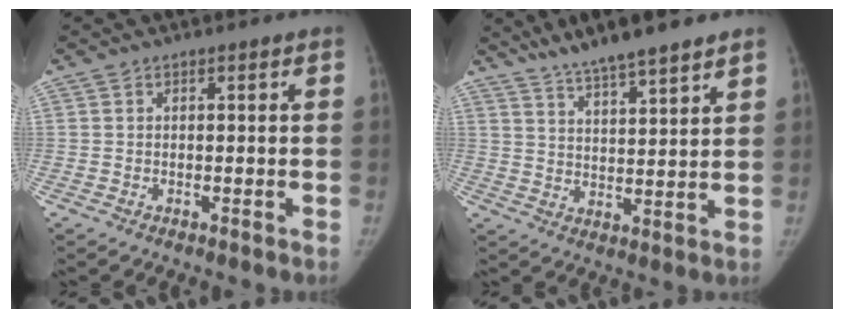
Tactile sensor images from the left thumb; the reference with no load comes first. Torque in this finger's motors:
{"motor_torque": [1.69, 0.20, 1.33, -1.31, 0.03]}